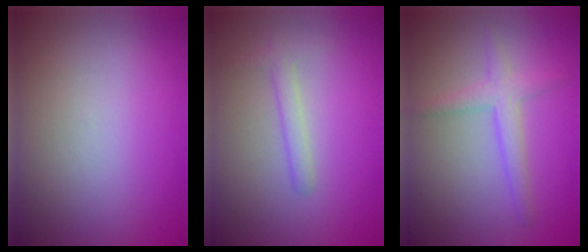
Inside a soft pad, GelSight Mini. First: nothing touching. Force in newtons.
{"total": 1.8, "press": 1.8, "slide": 0.2}
{"total": 2.4, "press": 2.4, "slide": 0.2}